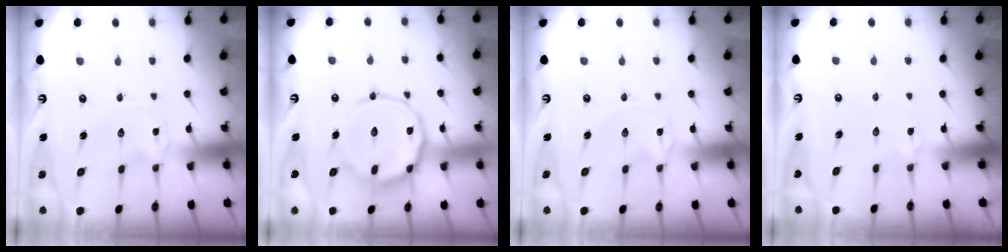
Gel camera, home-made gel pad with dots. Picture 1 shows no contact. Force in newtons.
{"total": 15.7, "press": 15.7, "slide": 1.0}
{"total": 0.0}
{"total": 2.1, "press": 2.0, "slide": 0.6}